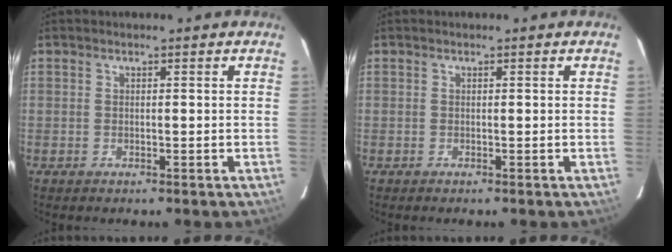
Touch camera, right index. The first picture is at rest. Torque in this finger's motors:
{"motor_torque": [0.00, -0.12, 0.04, 0.01]}